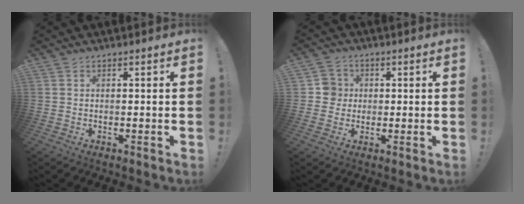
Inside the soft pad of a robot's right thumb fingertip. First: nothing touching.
{"total": 5.6, "force": [0.4, 5.5, 0.9], "torque": [-0.006, 0.002, 0.008]}